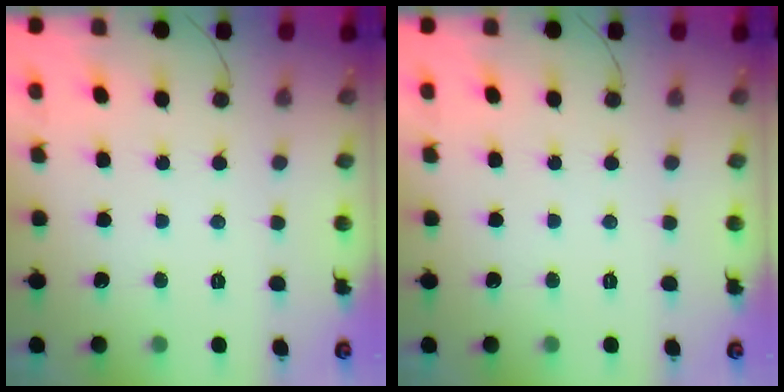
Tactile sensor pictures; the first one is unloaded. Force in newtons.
{"total": 0.0}